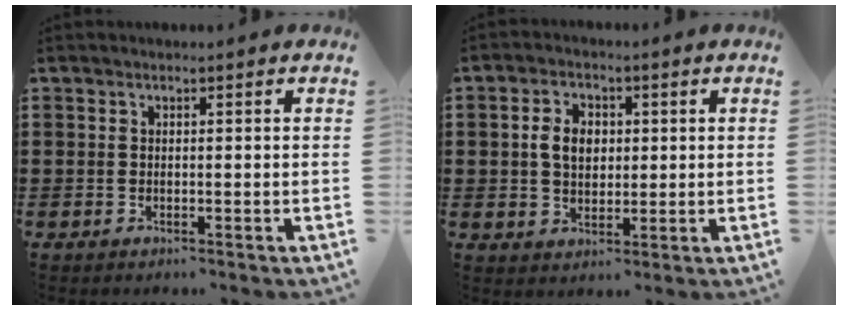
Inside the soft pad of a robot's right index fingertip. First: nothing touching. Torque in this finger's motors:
{"motor_torque": [0.35, -0.31, 0.43, 0.11]}